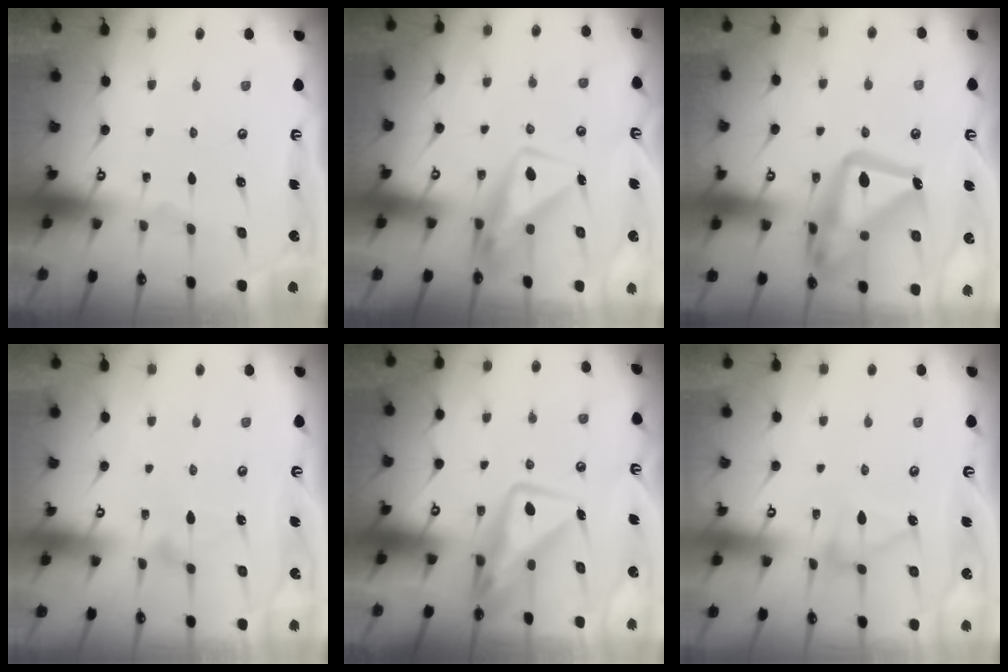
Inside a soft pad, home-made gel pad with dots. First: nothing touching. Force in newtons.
{"total": 7.5, "press": 7.5, "slide": 0.9}
{"total": 23.4, "press": 23.3, "slide": 2.2}
{"total": 7.7, "press": 7.7, "slide": 0.3}
{"total": 12.8, "press": 12.8, "slide": 1.0}
{"total": 8.7, "press": 8.6, "slide": 0.6}